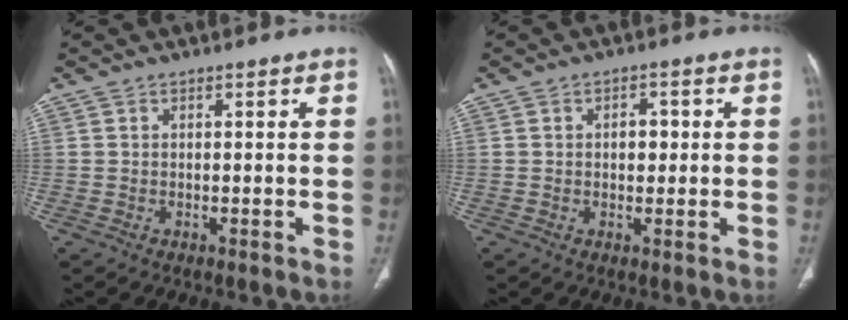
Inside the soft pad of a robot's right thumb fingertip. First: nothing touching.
{"total": 3.2, "force": [0.3, 2.1, 2.3], "torque": [-0.021, 0.005, 0.004]}